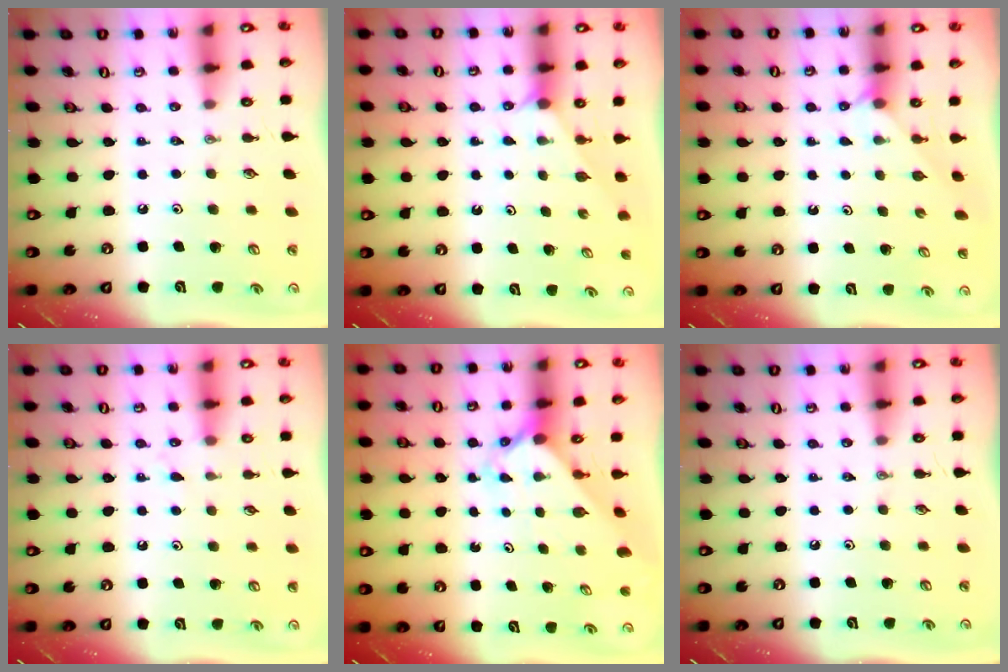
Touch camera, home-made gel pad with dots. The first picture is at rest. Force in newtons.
{"total": 1.4, "press": 1.4, "slide": 0.2}
{"total": 2.7, "press": 2.7, "slide": 0.3}
{"total": 5.2, "press": 5.1, "slide": 0.6}
{"total": 2.5, "press": 2.5, "slide": 0.2}
{"total": 0.0}